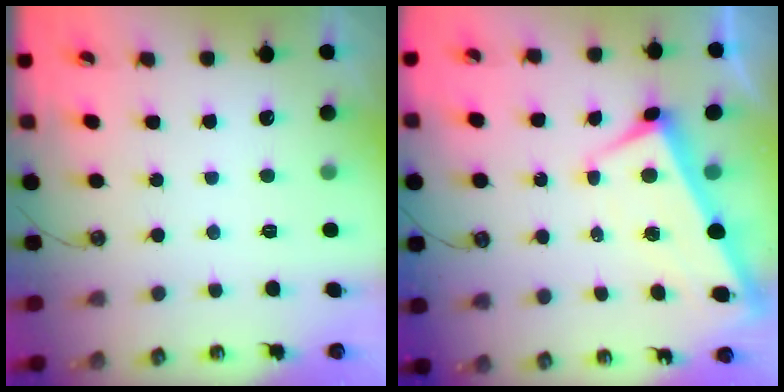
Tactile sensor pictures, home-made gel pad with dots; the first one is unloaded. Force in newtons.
{"total": 0.9, "press": 0.2, "slide": 0.9}